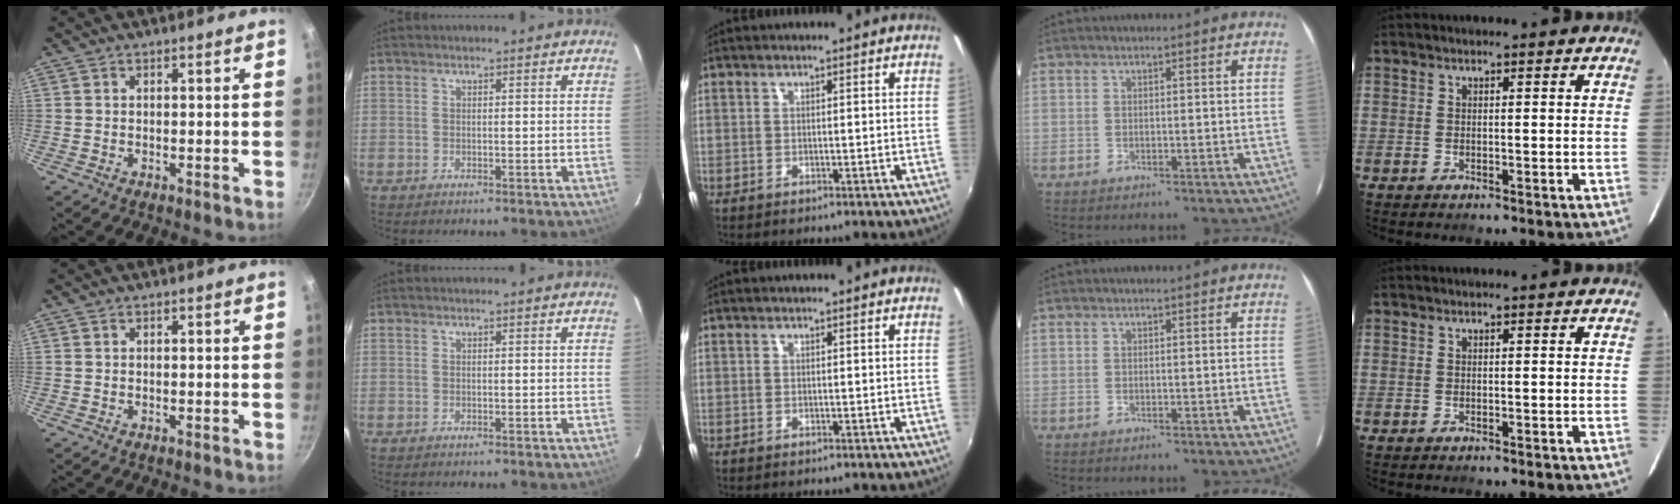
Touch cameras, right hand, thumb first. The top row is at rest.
{}